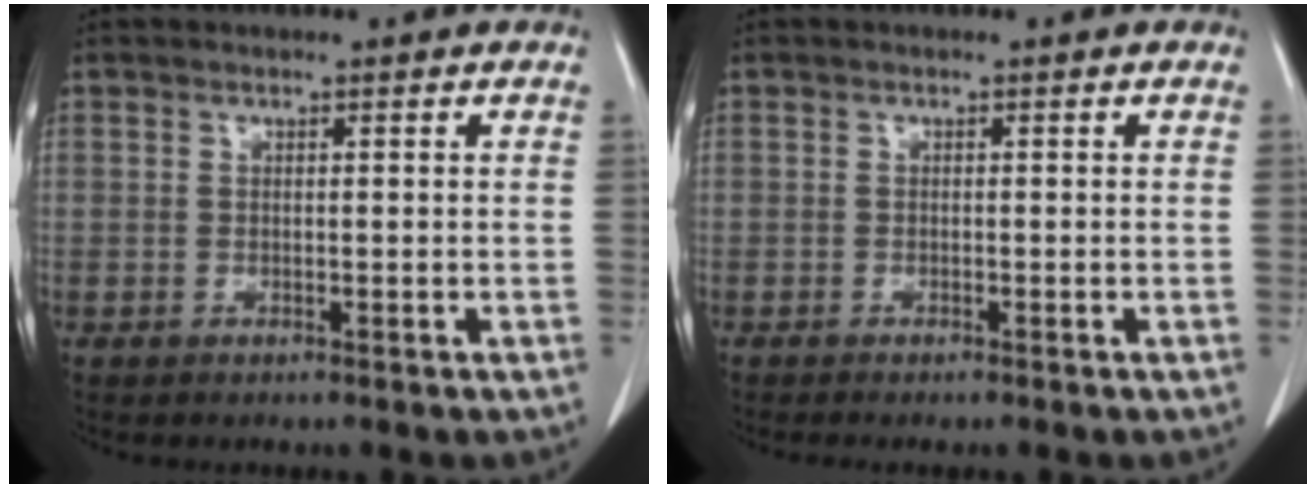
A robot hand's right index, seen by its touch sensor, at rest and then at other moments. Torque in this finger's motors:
{"motor_torque": [0.23, -0.21, -0.04, 0.02]}